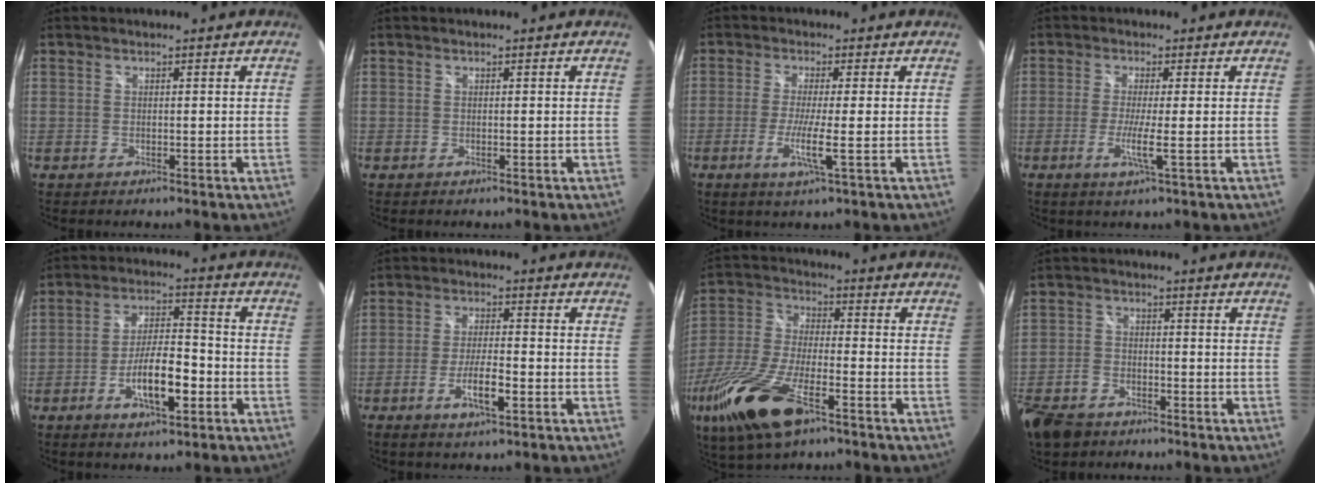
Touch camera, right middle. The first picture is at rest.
{"total": 0.0}
{"total": 5.1, "force": [-1.6, -0.6, 4.9], "torque": [-0.103, -0.013, -0.036]}
{"total": 4.0, "force": [-1.2, -0.7, 3.8], "torque": [-0.082, -0.012, -0.028]}
{"total": 10.0, "force": [-4.3, 3.2, 8.5], "torque": [-0.161, 0.005, -0.068]}
{"total": 6.4, "force": [-3.1, 1.4, 5.4], "torque": [-0.115, -0.004, -0.055]}
{"total": 19.0, "force": [-10.6, 6.9, 14.2], "torque": [-0.312, -0.048, -0.205]}
{"total": 9.5, "force": [-6.2, 6.0, 3.8], "torque": [-0.115, 0.004, -0.114]}